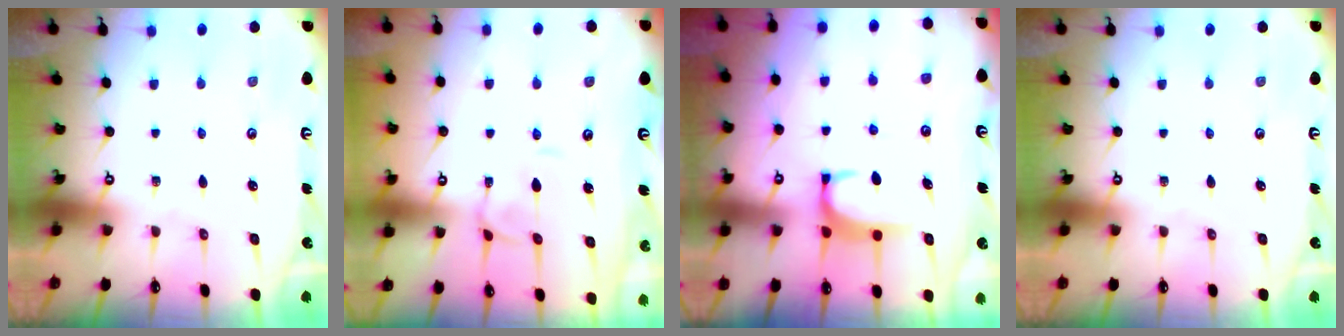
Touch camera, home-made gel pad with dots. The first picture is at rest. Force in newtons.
{"total": 3.1, "press": 3.1, "slide": 0.3}
{"total": 1.8, "press": 1.8, "slide": 0.5}
{"total": 0.0}